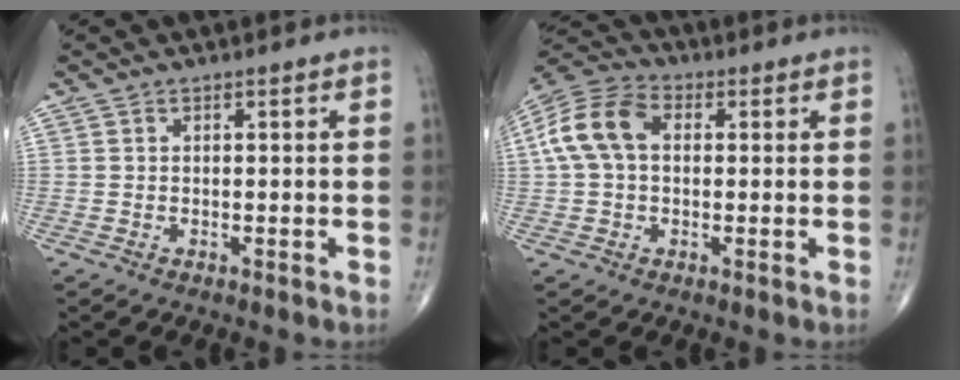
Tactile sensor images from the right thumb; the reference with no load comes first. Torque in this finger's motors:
{"motor_torque": [-0.36, 0.75, 0.43, 0.06, 0.15]}